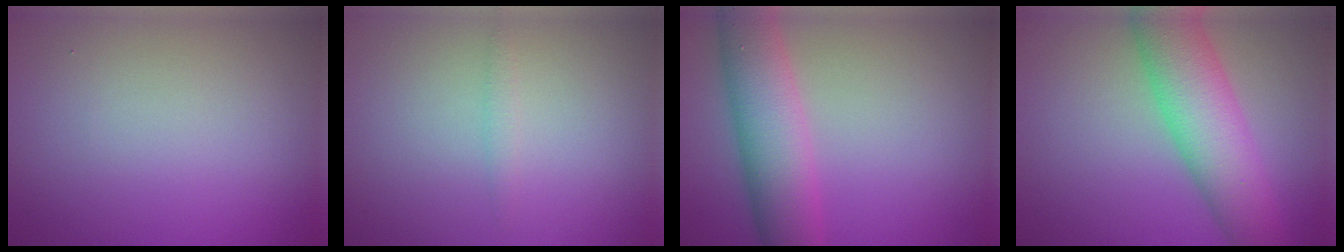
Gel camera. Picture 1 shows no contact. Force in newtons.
{"total": 0.7, "press": 0.7, "slide": 0.0}
{"total": 7.0, "press": 7.0, "slide": 0.1}
{"total": 8.3, "press": 8.3, "slide": 0.3}